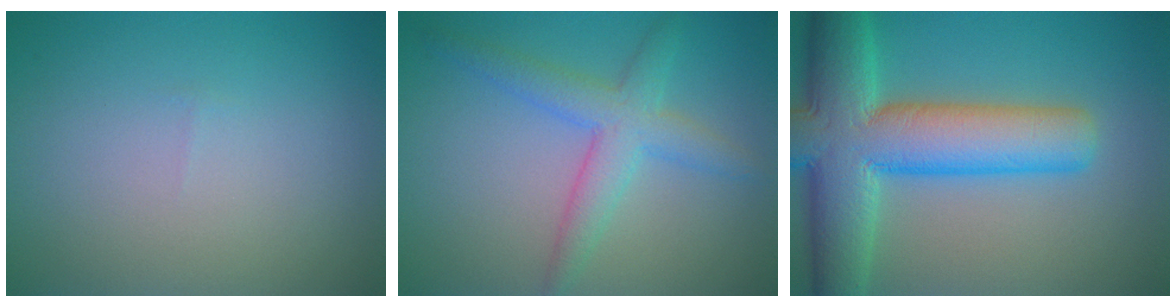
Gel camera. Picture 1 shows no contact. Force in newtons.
{"total": 4.1, "press": 4.1, "slide": 0.1}
{"total": 11.6, "press": 11.6, "slide": 0.6}